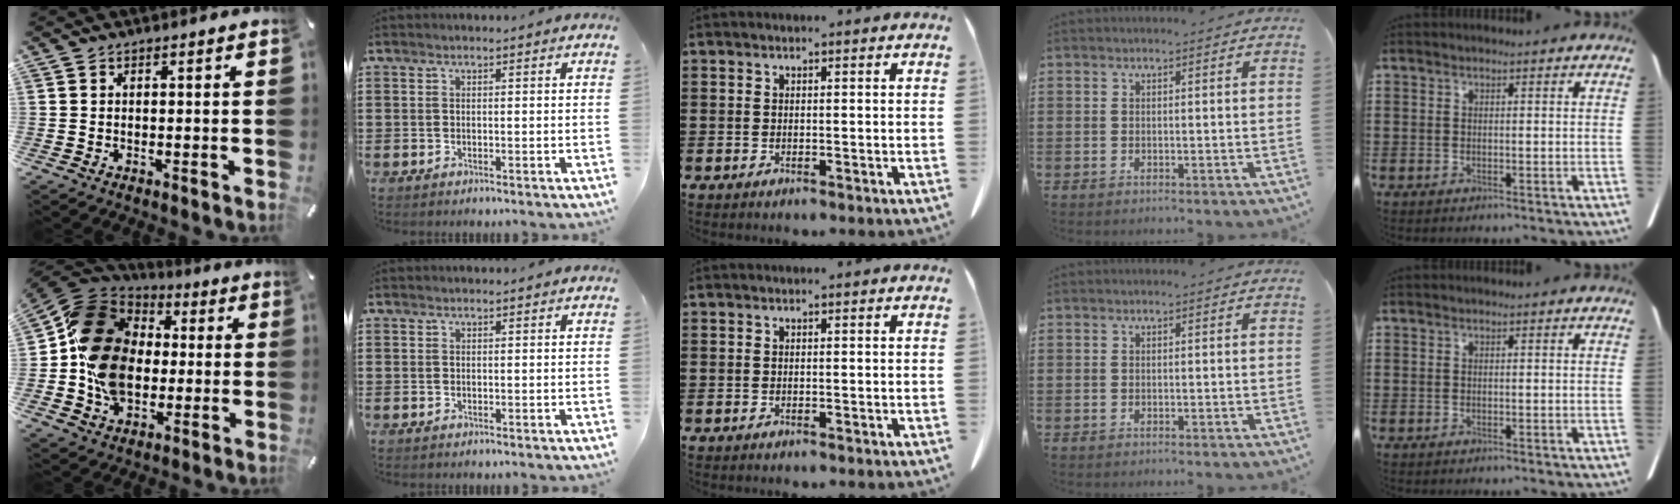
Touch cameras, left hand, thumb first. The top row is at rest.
{"thumb": {"total": 18.1, "force": [-1.7, 15.3, 9.6], "torque": [-0.206, 0.015, -0.033]}, "index": {"total": 0.5, "force": [0.5, 0.2, 0.0], "torque": [0.000, 0.001, 0.009]}}